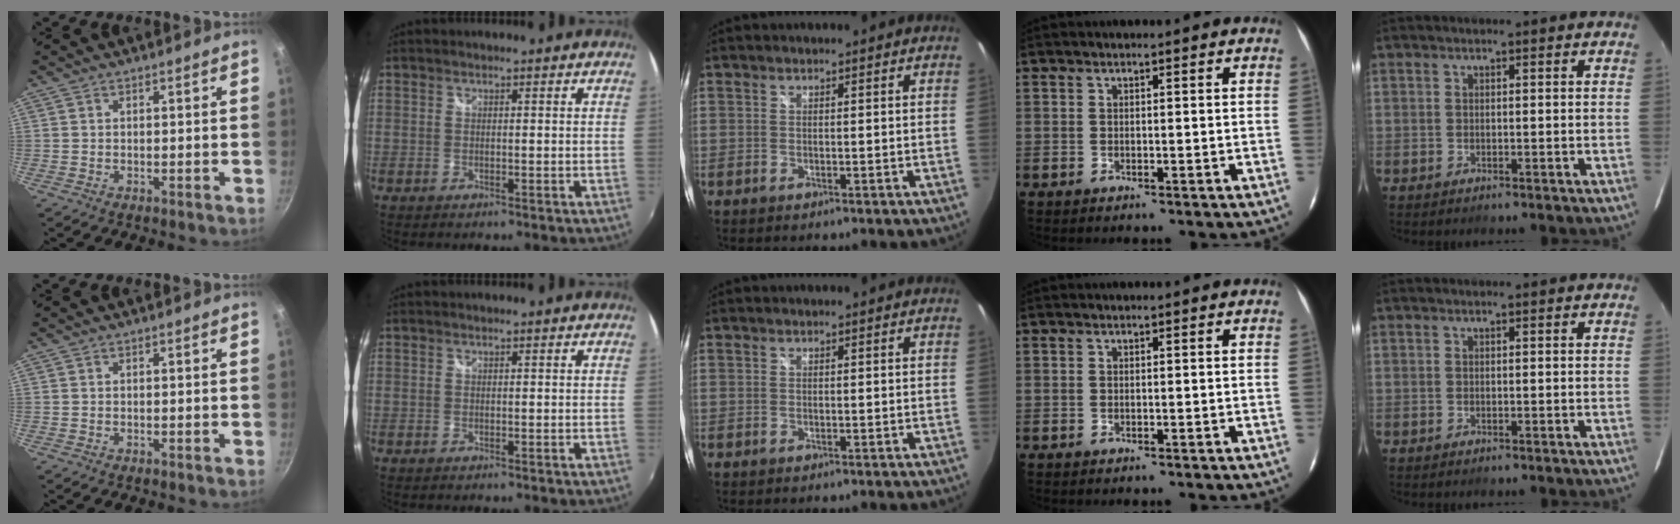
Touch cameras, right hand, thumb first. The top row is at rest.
{}